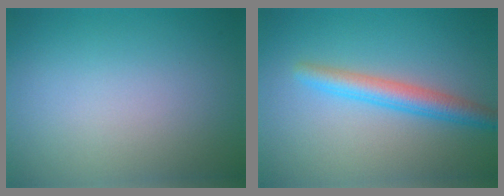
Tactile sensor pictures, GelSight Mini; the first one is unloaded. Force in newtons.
{"total": 3.3, "press": 3.3, "slide": 0.0}